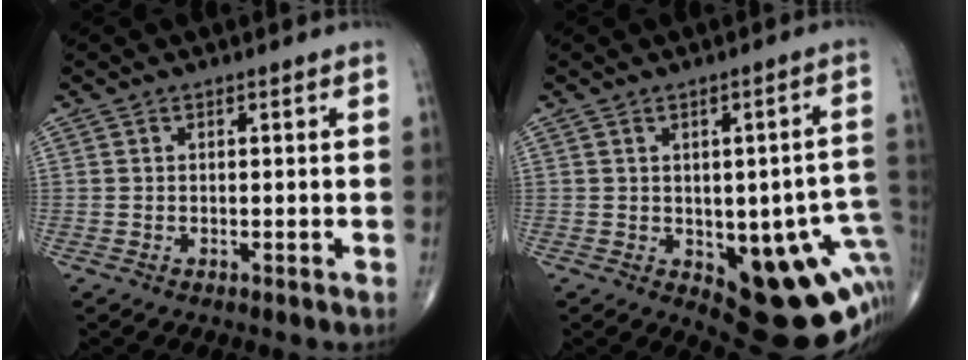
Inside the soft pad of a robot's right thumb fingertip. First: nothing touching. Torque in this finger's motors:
{"motor_torque": [1.72, 1.26, 1.00, -0.71, 0.23]}